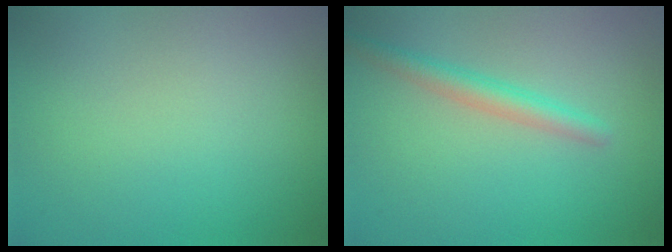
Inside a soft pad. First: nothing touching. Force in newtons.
{"total": 2.4, "press": 2.4, "slide": 0.1}